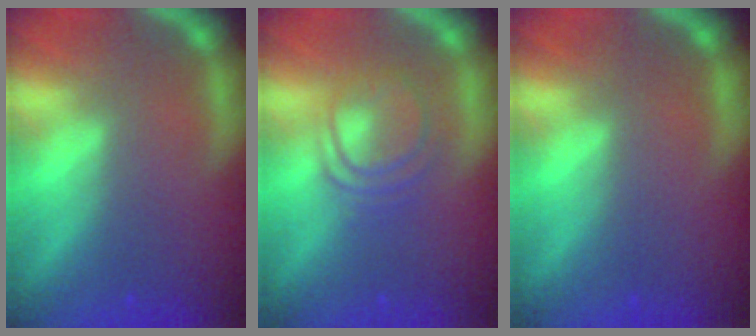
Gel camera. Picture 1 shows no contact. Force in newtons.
{"total": 4.5}
{"total": 0.0}